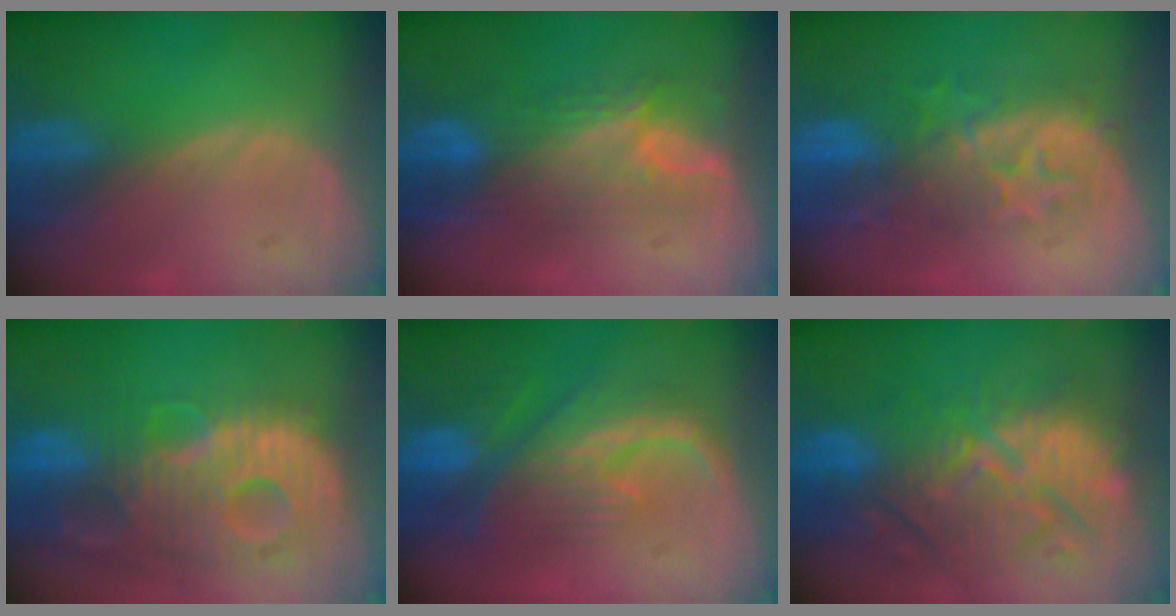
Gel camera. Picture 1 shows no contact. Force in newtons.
{"total": 7.4, "press": 7.2, "slide": 1.6}
{"total": 8.4, "press": 8.3, "slide": 1.2}
{"total": 13.9, "press": 12.0, "slide": 7.0}
{"total": 10.1, "press": 9.0, "slide": 4.4}
{"total": 12.8, "press": 12.2, "slide": 4.0}